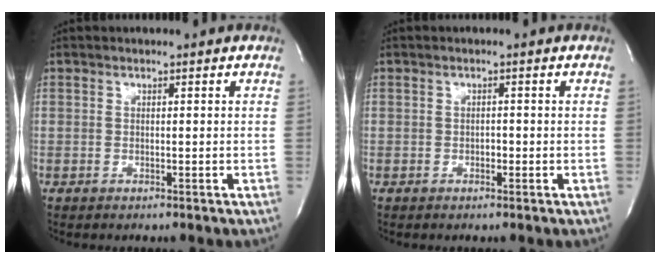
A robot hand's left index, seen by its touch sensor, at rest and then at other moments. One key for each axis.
{"total": 0.7, "fx": -0.3, "fy": 0.4, "fz": 0.5, "tx": -0.008, "ty": 0.002, "tz": -0.006}